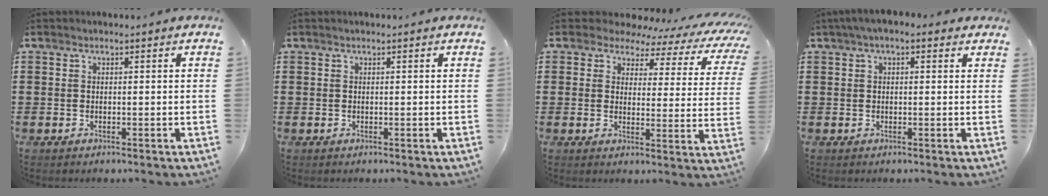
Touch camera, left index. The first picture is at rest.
{"total": 0.0}
{"total": 3.7, "force": [2.7, 2.0, 1.5], "torque": [-0.038, -0.011, 0.040]}
{"total": 1.9, "force": [0.8, 1.0, 1.4], "torque": [-0.031, 0.009, 0.012]}